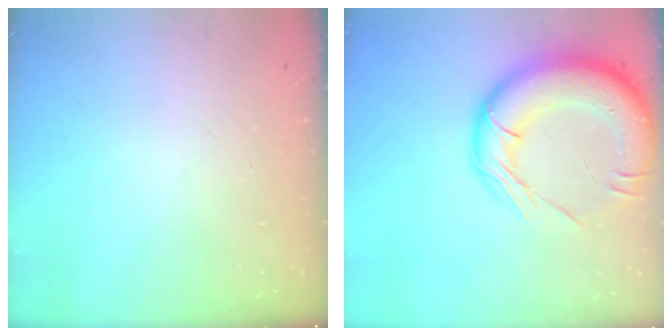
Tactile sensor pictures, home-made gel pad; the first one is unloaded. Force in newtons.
{"total": 22.4, "press": 21.9, "slide": 5.0}